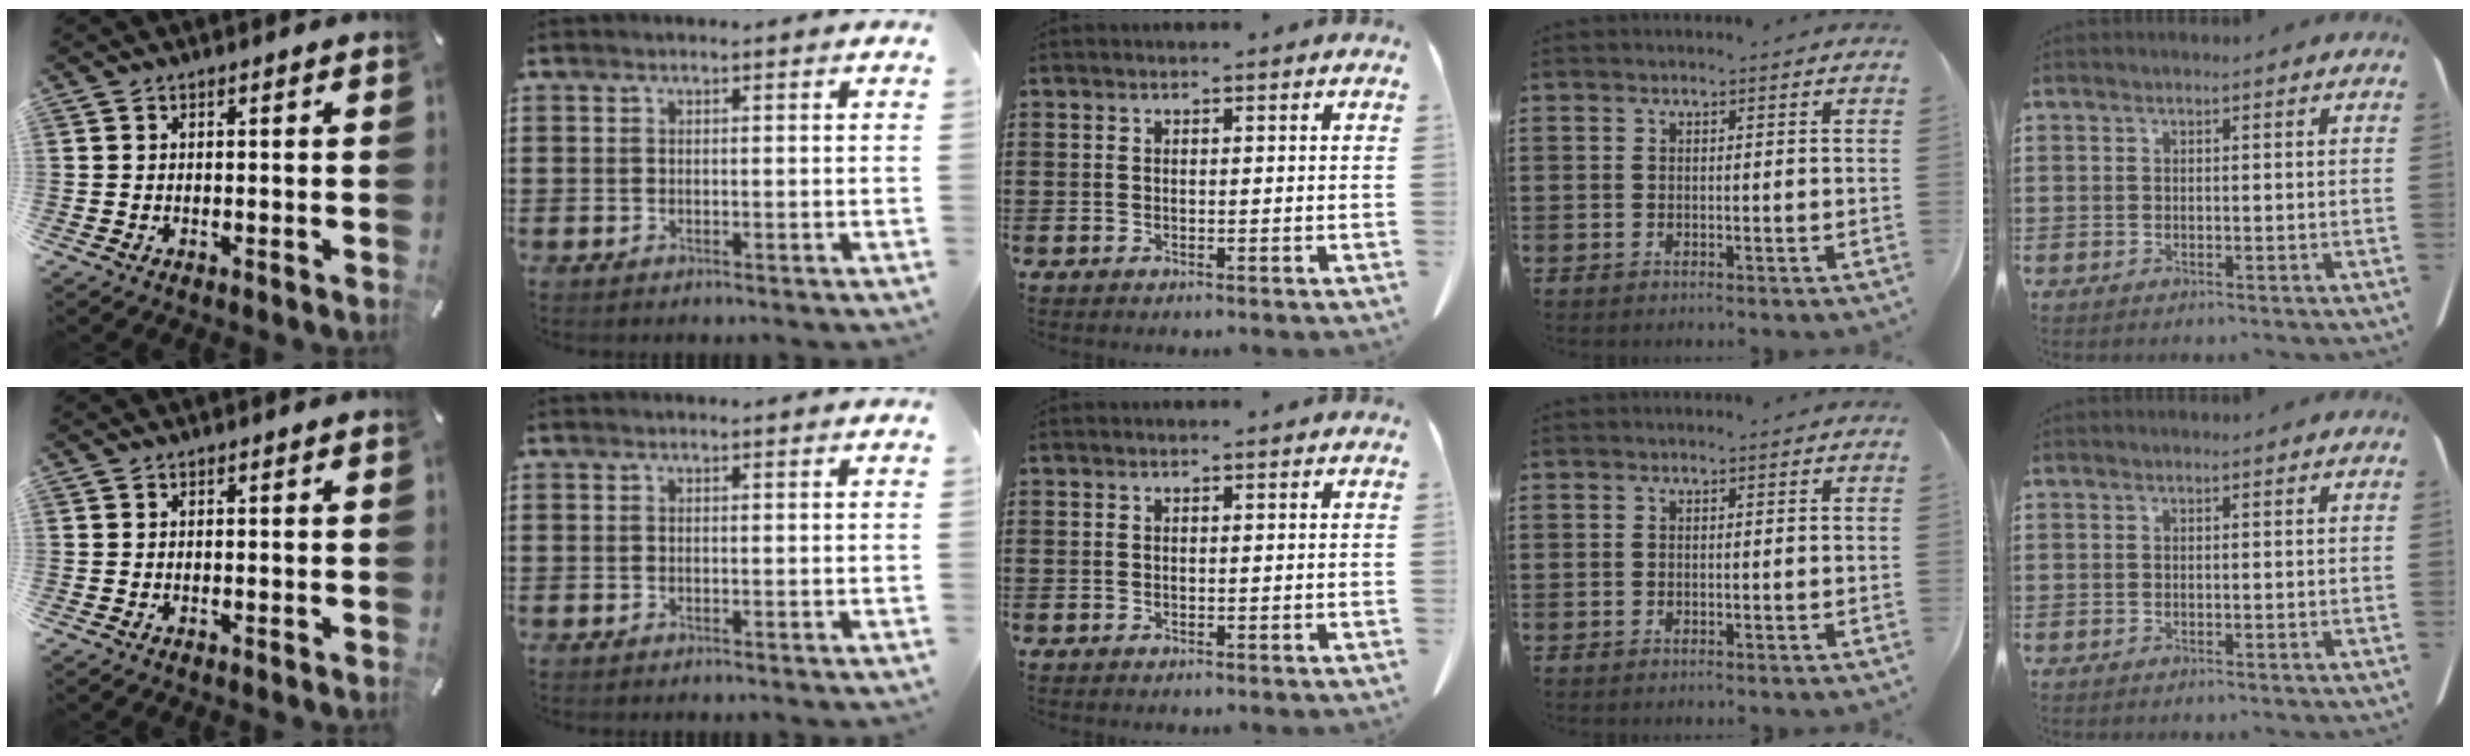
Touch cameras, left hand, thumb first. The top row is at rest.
{}